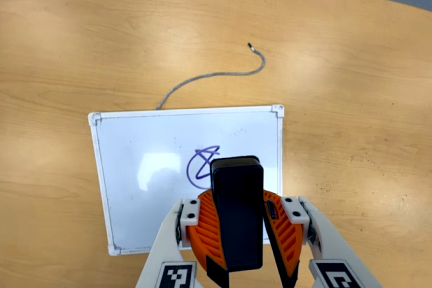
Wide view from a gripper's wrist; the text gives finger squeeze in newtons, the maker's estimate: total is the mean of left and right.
{"total": 12.0, "left": 12.2, "right": 11.7}